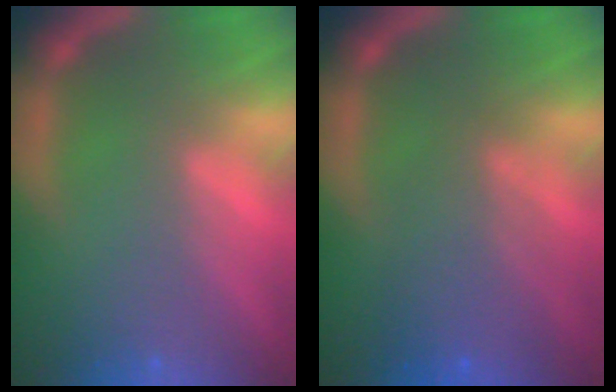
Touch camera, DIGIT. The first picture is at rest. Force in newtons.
{"total": 4.6}